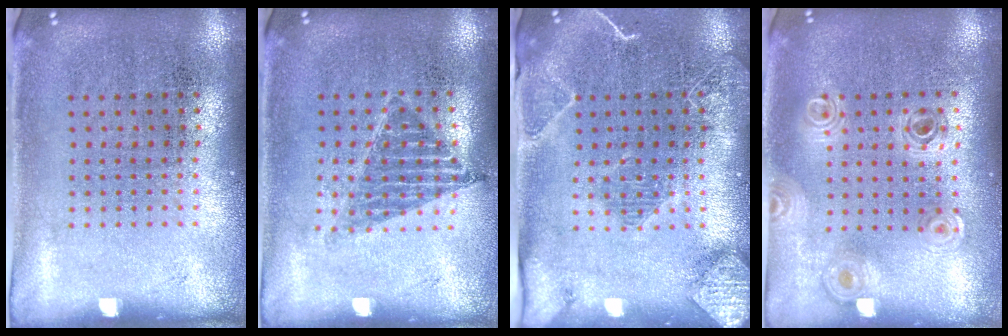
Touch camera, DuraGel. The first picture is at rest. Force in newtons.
{"total": 1.0, "press": 0.8, "slide": 0.5}
{"total": 2.1, "press": 2.0, "slide": 0.5}
{"total": 0.8, "press": 0.8, "slide": 0.2}